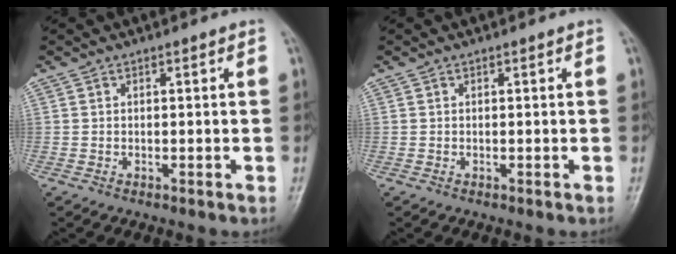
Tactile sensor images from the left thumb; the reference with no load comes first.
{"total": 0.0}